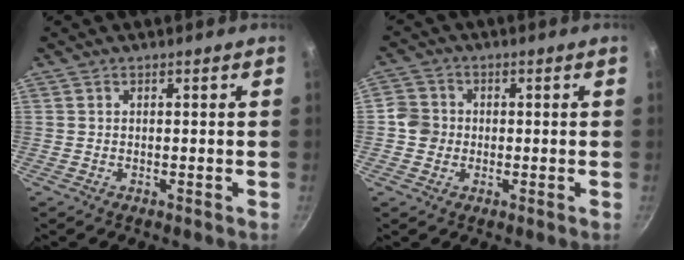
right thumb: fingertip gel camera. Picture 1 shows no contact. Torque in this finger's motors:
{"motor_torque": [0.18, 0.02, 0.34, -0.14, 0.00]}